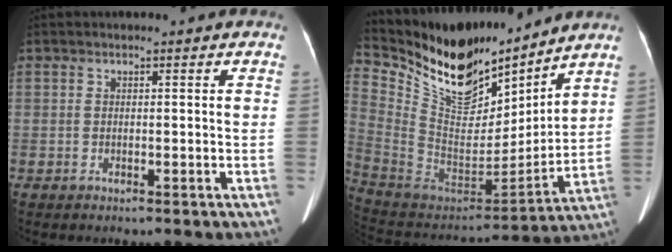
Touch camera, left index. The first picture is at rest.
{"total": 20.3, "force": [16.7, 6.7, 9.6], "torque": [-0.198, -0.007, 0.314]}